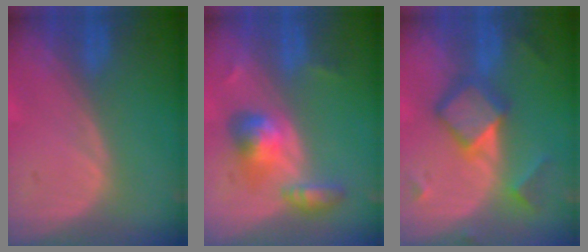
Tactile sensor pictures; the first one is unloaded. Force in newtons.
{"total": 5.7, "press": 5.7, "slide": 0.6}
{"total": 7.1, "press": 7.1, "slide": 0.5}